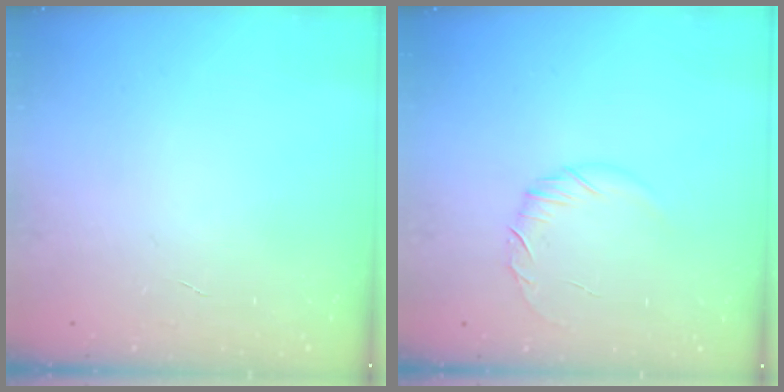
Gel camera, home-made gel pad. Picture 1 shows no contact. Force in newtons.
{"total": 5.2, "press": 5.0, "slide": 1.3}